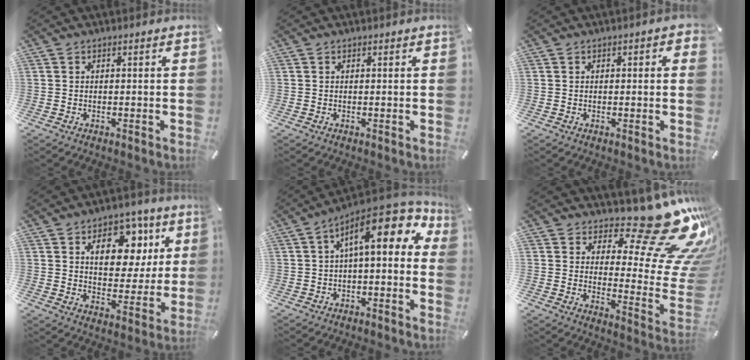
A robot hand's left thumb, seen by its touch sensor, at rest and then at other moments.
{"total": 0.0}
{"total": 1.1, "force": [0.2, 0.5, 0.9], "torque": [-0.010, 0.001, 0.001]}
{"total": 14.6, "force": [5.9, 9.7, 9.1], "torque": [-0.120, -0.018, 0.097]}
{"total": 14.2, "force": [5.1, 6.2, 11.7], "torque": [-0.184, -0.029, 0.087]}
{"total": 22.2, "force": [16.2, 6.6, 13.5], "torque": [-0.165, -0.135, 0.257]}